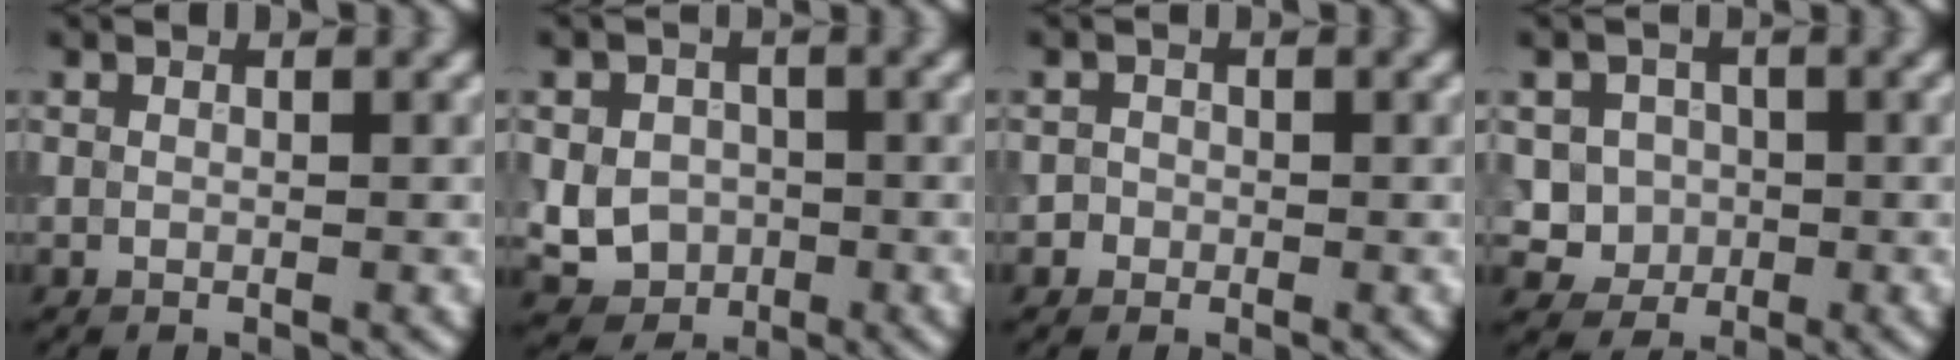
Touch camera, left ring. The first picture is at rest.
{"total": 4.3, "force": [-0.7, 3.7, 2.1], "torque": [-0.031, -0.003, -0.019]}
{"total": 0.9, "force": [-0.2, 0.9, 0.0], "torque": [0.011, -0.002, -0.008]}
{"total": 3.7, "force": [0.0, 3.5, 1.1], "torque": [-0.007, -0.001, -0.013]}